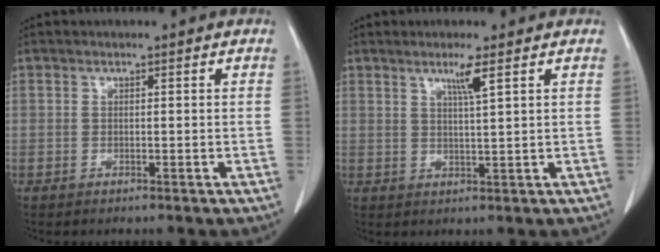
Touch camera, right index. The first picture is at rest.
{"total": 3.2, "force": [1.8, -0.6, 2.6], "torque": [-0.051, -0.006, 0.035]}